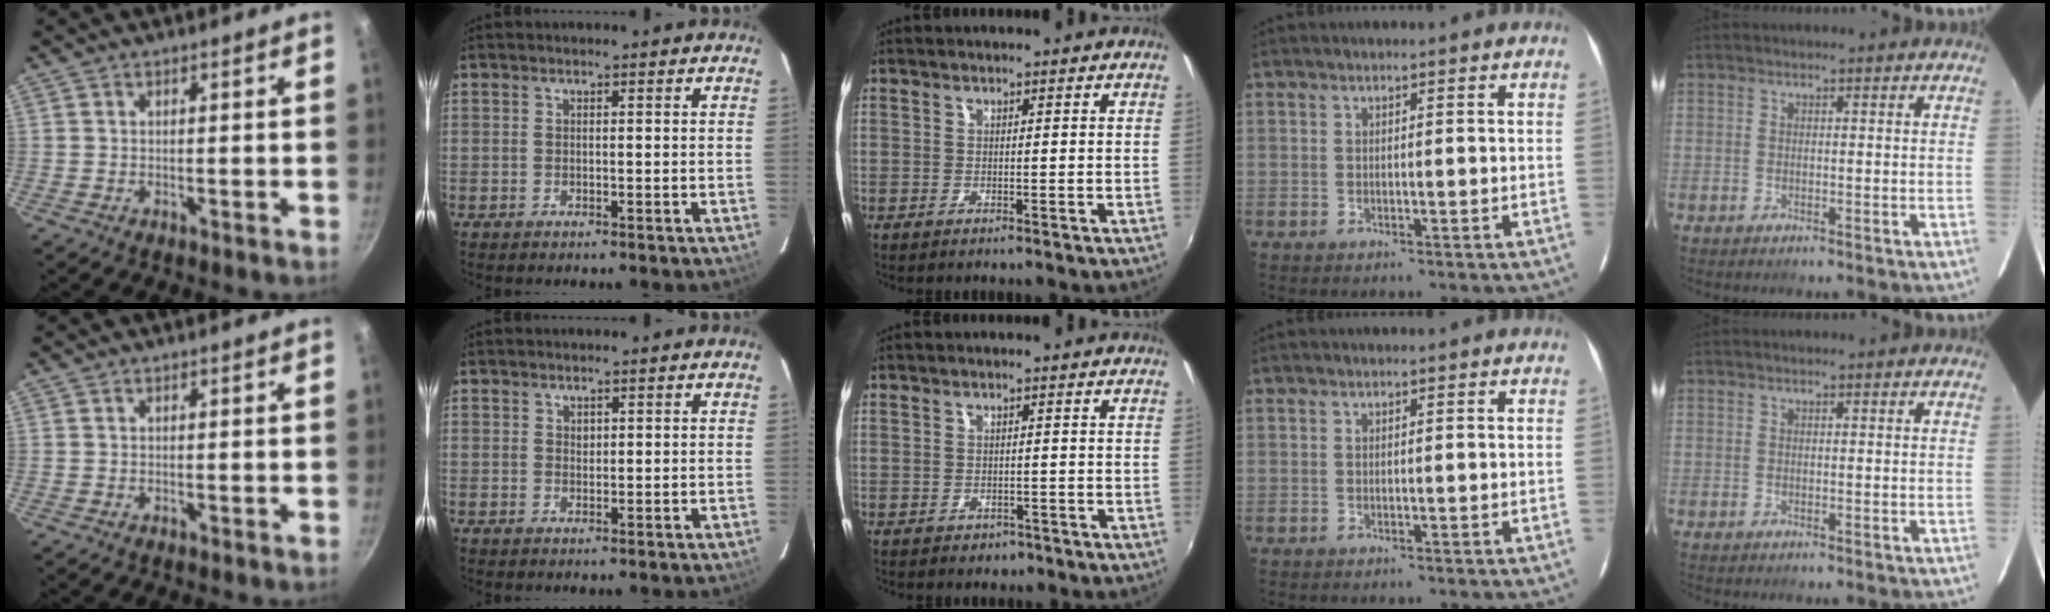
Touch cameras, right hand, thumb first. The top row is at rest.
{"index": {"total": 0.8, "force": [0.4, 0.7, 0.2], "torque": [-0.003, 0.003, 0.008]}, "middle": {"total": 1.9, "force": [-1.1, 1.5, 0.5], "torque": [-0.012, -0.003, -0.013]}}